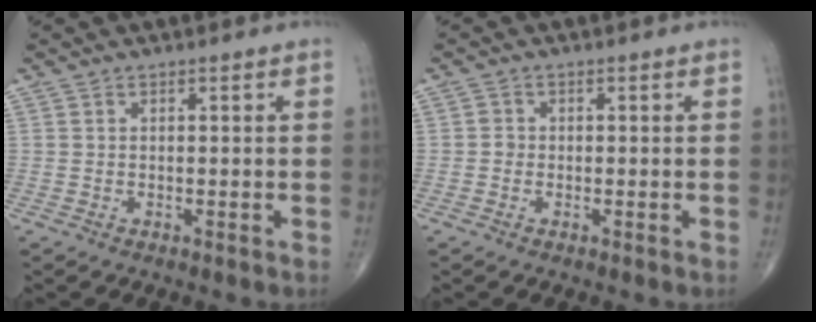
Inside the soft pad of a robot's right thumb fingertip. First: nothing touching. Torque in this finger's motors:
{"motor_torque": [-0.04, 0.28, 0.23, 0.03, 0.02]}